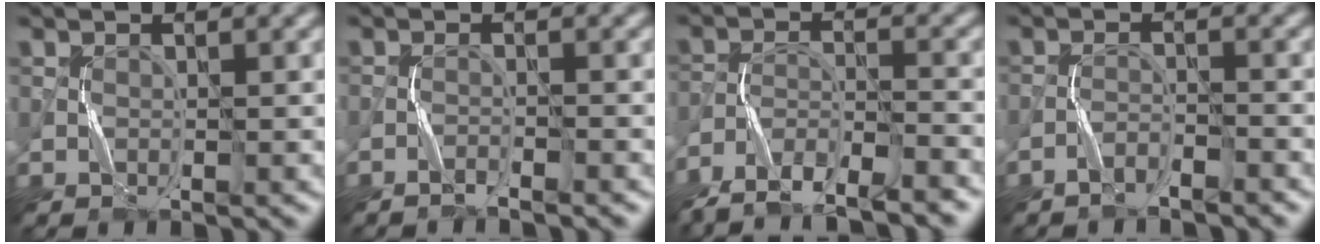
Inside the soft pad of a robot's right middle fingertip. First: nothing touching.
{"total": 1.7, "force": [-1.5, -0.4, 0.5], "torque": [-0.020, 0.007, -0.027]}
{"total": 8.1, "force": [-7.2, 1.7, 3.4], "torque": [-0.057, -0.009, -0.118]}
{"total": 1.9, "force": [-1.8, 0.0, 0.5], "torque": [-0.010, 0.007, -0.034]}